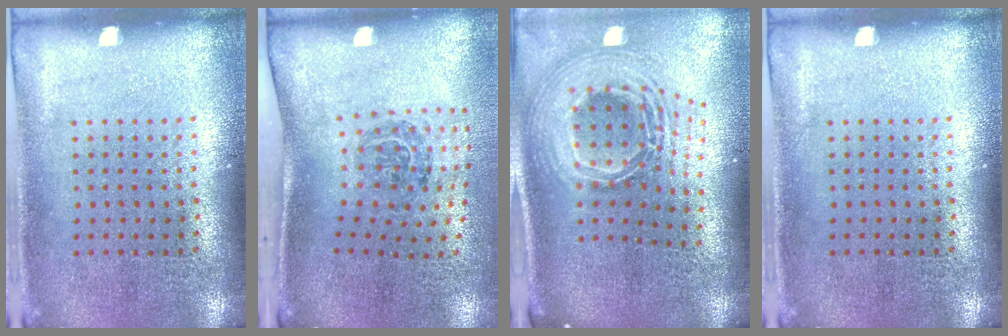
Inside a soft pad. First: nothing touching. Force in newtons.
{"total": 1.7, "press": 1.1, "slide": 1.3}
{"total": 2.9, "press": 2.0, "slide": 2.1}
{"total": 0.0}